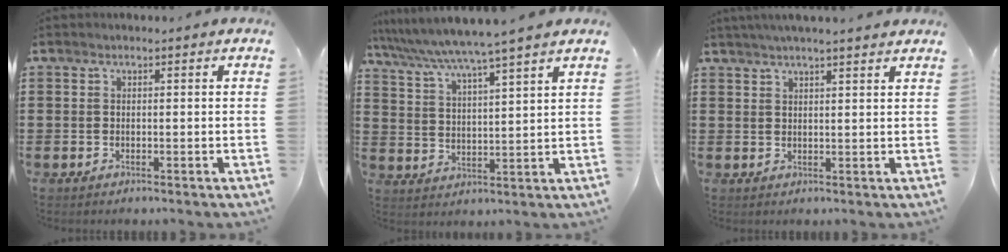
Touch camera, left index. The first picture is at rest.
{"total": 5.7, "force": [5.1, -1.4, 2.2], "torque": [-0.065, -0.040, 0.081]}
{"total": 2.6, "force": [2.4, -0.4, 0.8], "torque": [-0.022, -0.002, 0.044]}